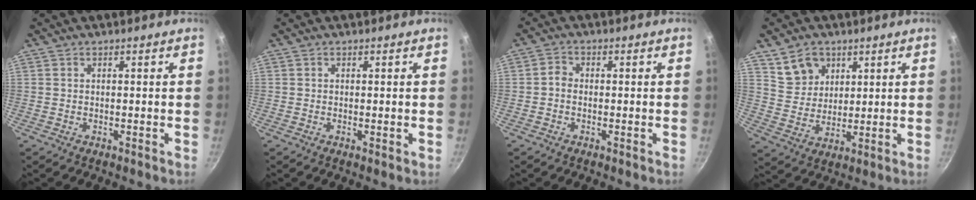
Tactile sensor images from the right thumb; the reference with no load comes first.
{"total": 0.5, "force": [0.0, 0.0, 0.5], "torque": [-0.009, -0.002, -0.001]}
{"total": 2.0, "force": [-0.7, 1.6, 1.0], "torque": [-0.018, 0.014, -0.019]}
{"total": 7.8, "force": [4.3, 5.9, 2.7], "torque": [-0.022, -0.015, 0.088]}